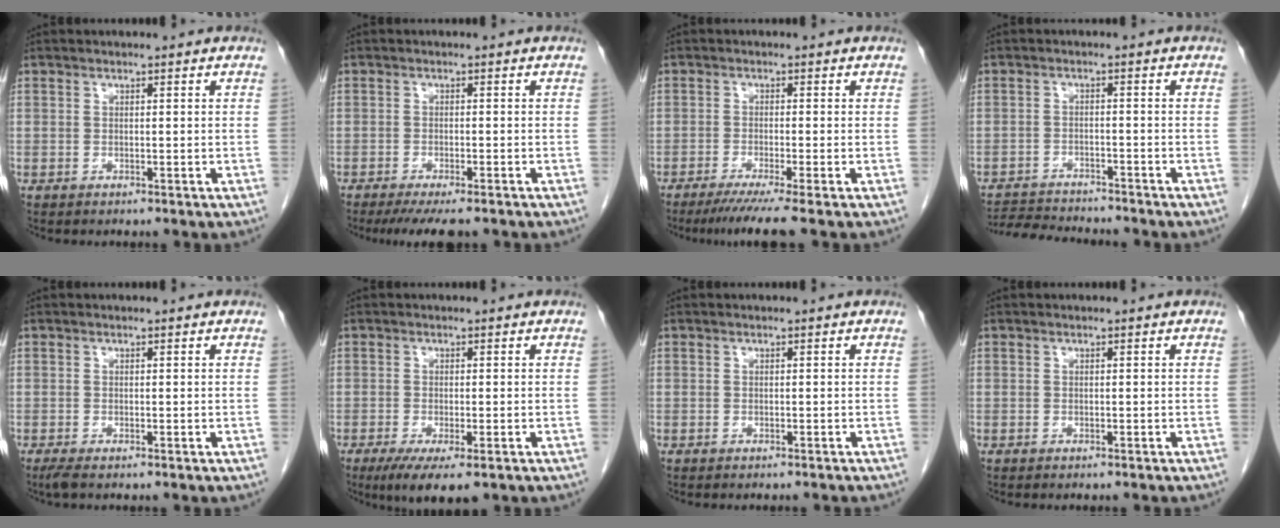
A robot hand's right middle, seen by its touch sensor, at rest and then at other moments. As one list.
[{"total": 7.5, "force": [-6.1, 1.3, 4.1], "torque": [-0.052, -0.012, -0.092]}, {"total": 6.0, "force": [-4.6, -1.4, 3.5], "torque": [-0.046, -0.018, -0.078]}, {"total": 7.6, "force": [-7.4, 0.4, 1.5], "torque": [-0.025, -0.006, -0.122]}, {"total": 1.2, "force": [-0.9, 0.1, 0.8], "torque": [-0.023, -0.006, -0.018]}, {"total": 6.3, "force": [-3.9, 1.4, 4.8], "torque": [-0.074, -0.019, -0.061]}, {"total": 2.3, "force": [-2.2, 0.2, 0.7], "torque": [-0.015, -0.006, -0.027]}, {"total": 1.0, "force": [-1.0, 0.0, 0.4], "torque": [-0.007, 0.000, -0.013]}]